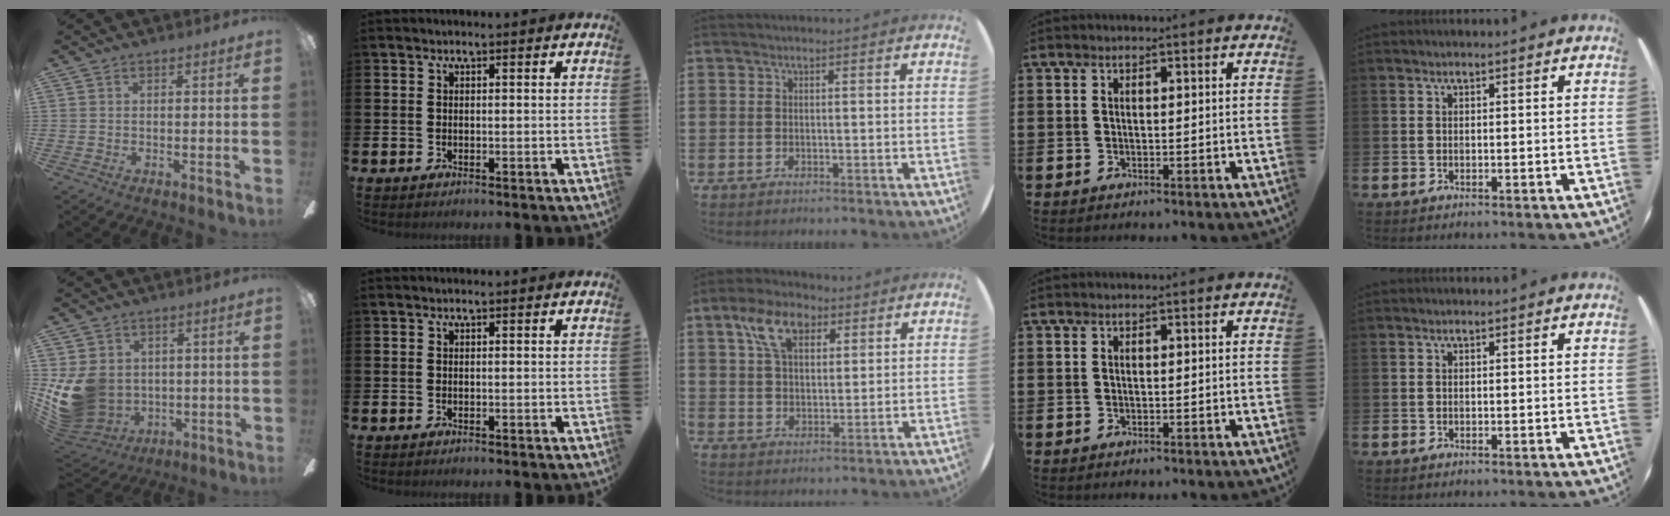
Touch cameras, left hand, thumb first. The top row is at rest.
{"thumb": {"total": 13.2, "force": [0.1, 11.4, 6.6], "torque": [-0.161, -0.013, 0.007]}, "middle": {"total": 7.6, "force": [4.2, 4.5, 4.5], "torque": [-0.096, 0.014, 0.078]}}